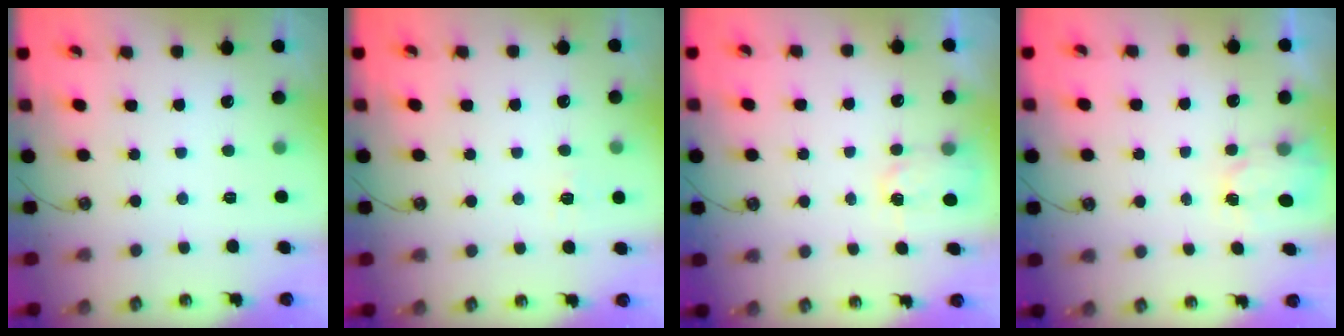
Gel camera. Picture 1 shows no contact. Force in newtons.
{"total": 5.6, "press": 5.6, "slide": 0.6}
{"total": 2.9, "press": 2.9, "slide": 0.4}
{"total": 2.6, "press": 2.6, "slide": 0.4}